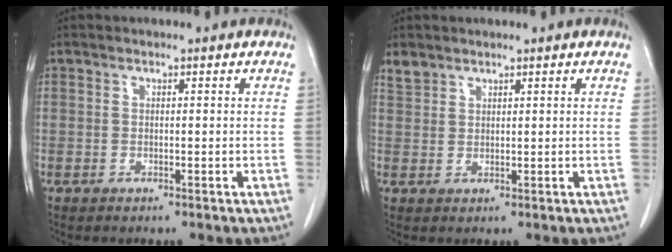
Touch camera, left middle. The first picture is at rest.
{"total": 2.1, "force": [1.9, 0.7, 0.1], "torque": [-0.004, 0.007, 0.042]}